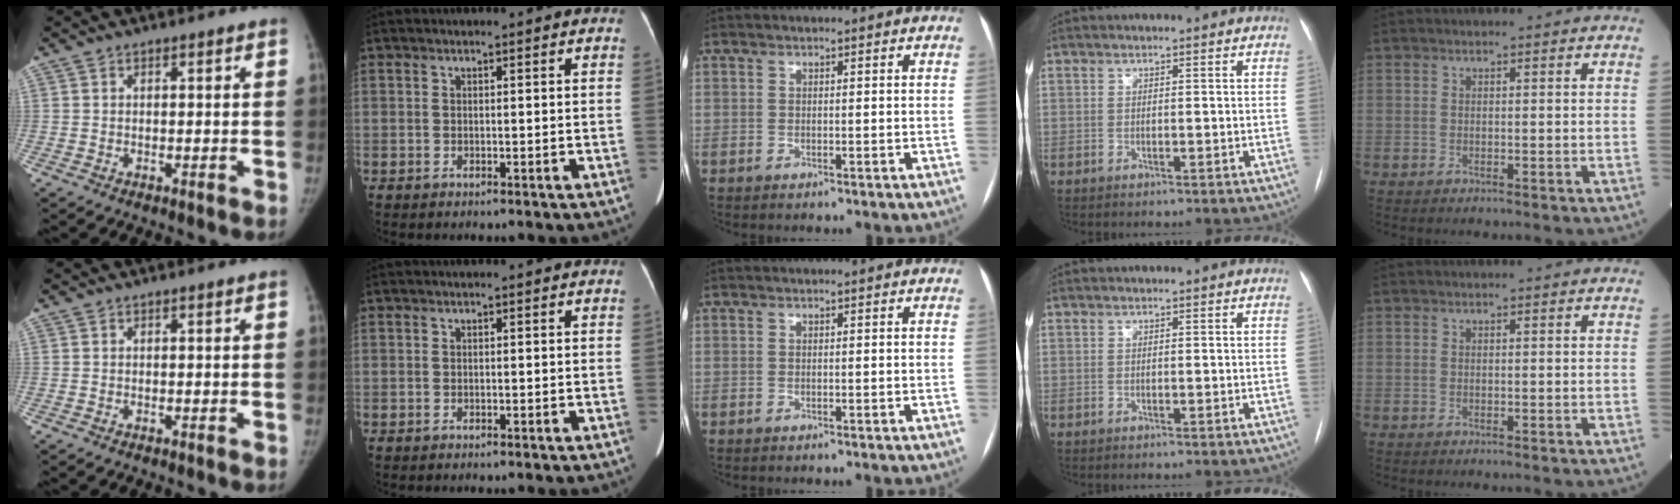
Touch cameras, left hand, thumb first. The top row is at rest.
{}